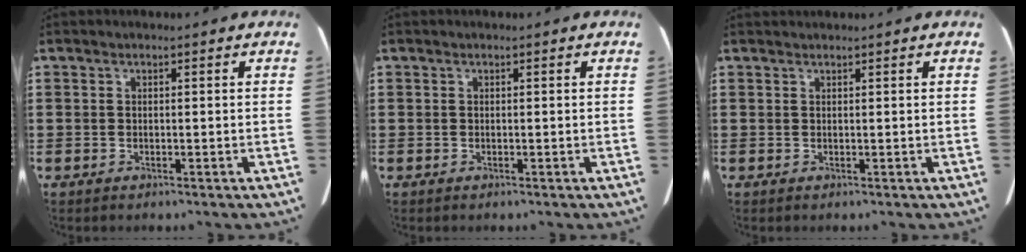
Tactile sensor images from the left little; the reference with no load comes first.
{"total": 0.0}
{"total": 0.6, "force": [0.6, 0.0, 0.1], "torque": [-0.002, 0.001, 0.012]}